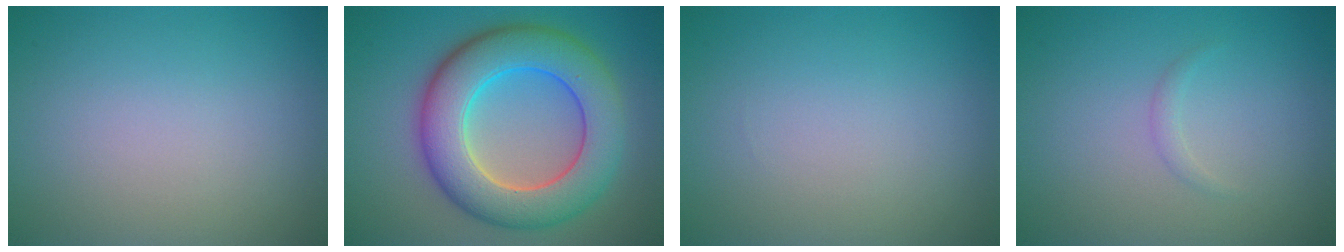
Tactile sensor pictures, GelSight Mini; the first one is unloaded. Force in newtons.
{"total": 9.7, "press": 9.7, "slide": 0.3}
{"total": 0.0}
{"total": 0.8, "press": 0.8, "slide": 0.0}